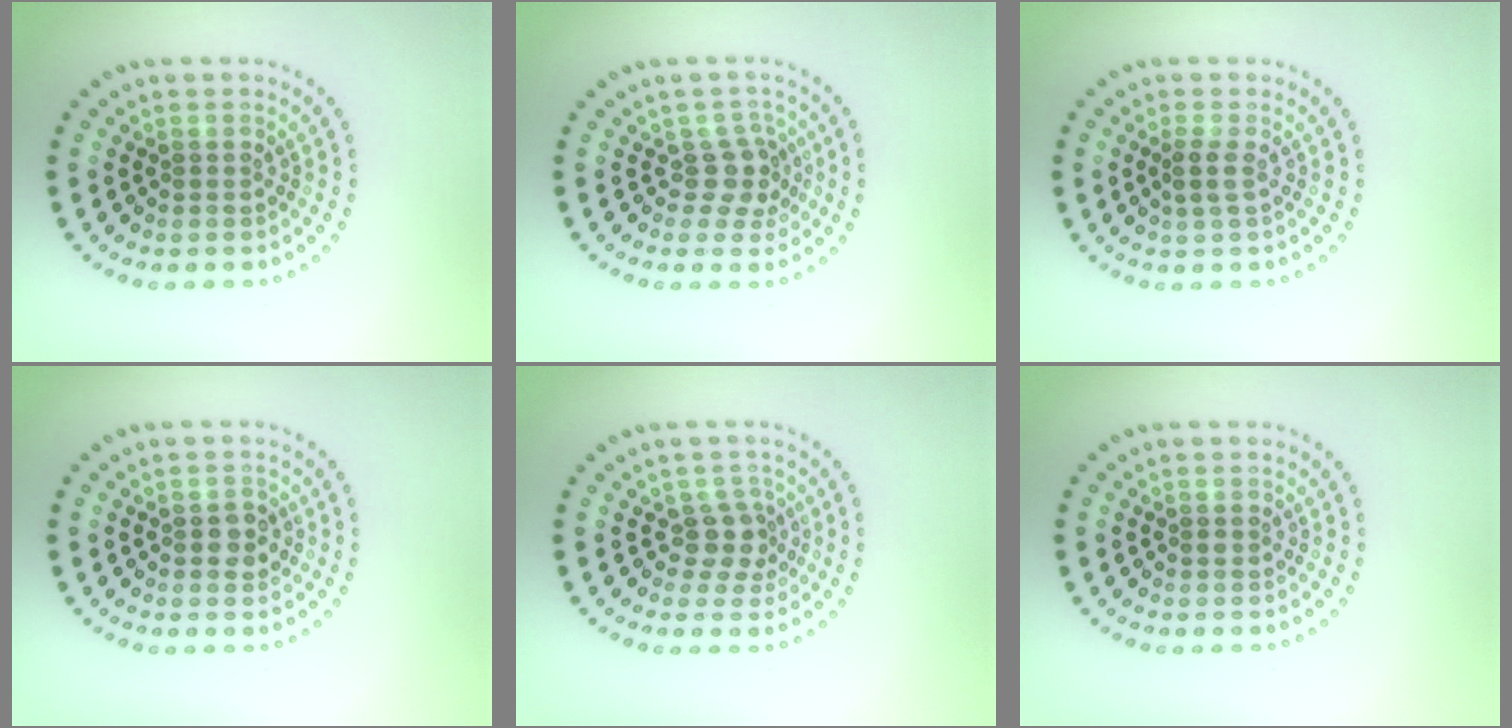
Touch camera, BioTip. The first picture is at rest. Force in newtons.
{"total": 2.6, "press": 1.9, "slide": 1.7}
{"total": 1.6, "press": 1.2, "slide": 1.0}
{"total": 1.9, "press": 1.9, "slide": 0.3}
{"total": 2.5, "press": 2.0, "slide": 1.6}
{"total": 0.7, "press": 0.7, "slide": 0.1}